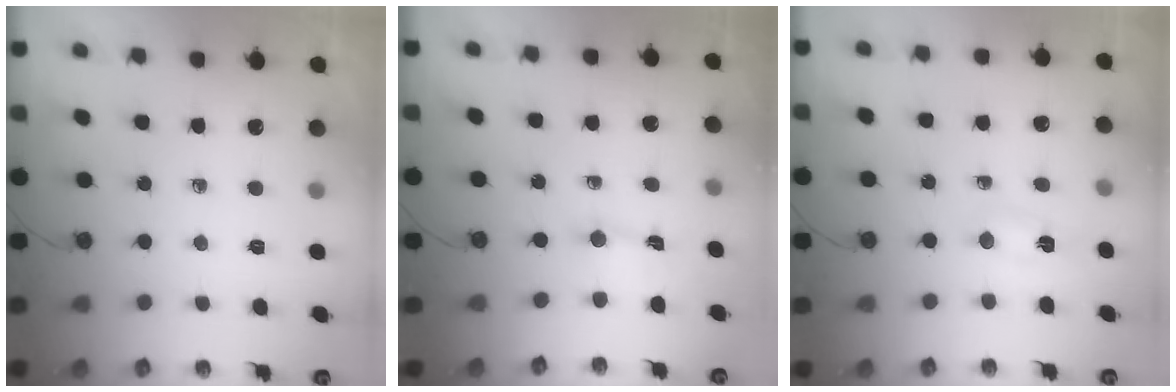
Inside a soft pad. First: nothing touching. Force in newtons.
{"total": 1.3, "press": 1.2, "slide": 0.5}
{"total": 2.6, "press": 2.3, "slide": 1.1}